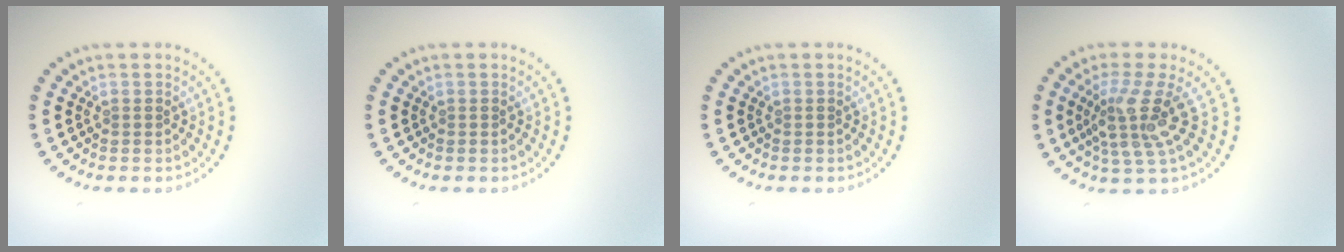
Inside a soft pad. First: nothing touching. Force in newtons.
{"total": 0.0}
{"total": 0.0}
{"total": 4.1, "press": 3.0, "slide": 2.8}